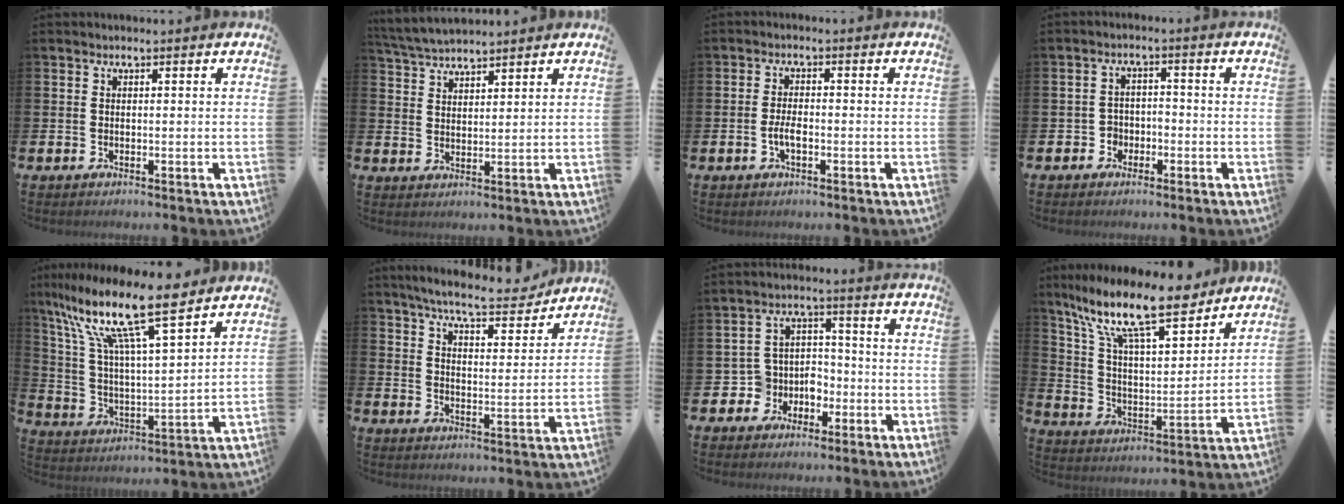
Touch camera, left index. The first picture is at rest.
{"total": 4.2, "force": [4.1, 0.4, 0.5], "torque": [-0.028, -0.015, 0.076]}
{"total": 2.5, "force": [-0.7, 1.1, 2.2], "torque": [-0.037, 0.002, -0.015]}
{"total": 2.6, "force": [-1.7, 1.9, 0.3], "torque": [-0.018, 0.008, -0.040]}
{"total": 13.5, "force": [10.3, 2.6, 8.4], "torque": [-0.186, -0.062, 0.172]}
{"total": 7.2, "force": [6.8, 0.7, 2.3], "torque": [-0.057, -0.045, 0.115]}
{"total": 5.2, "force": [-1.8, 4.8, 0.6], "torque": [-0.042, 0.001, -0.038]}
{"total": 13.8, "force": [10.8, 3.7, 7.8], "torque": [-0.168, -0.063, 0.183]}